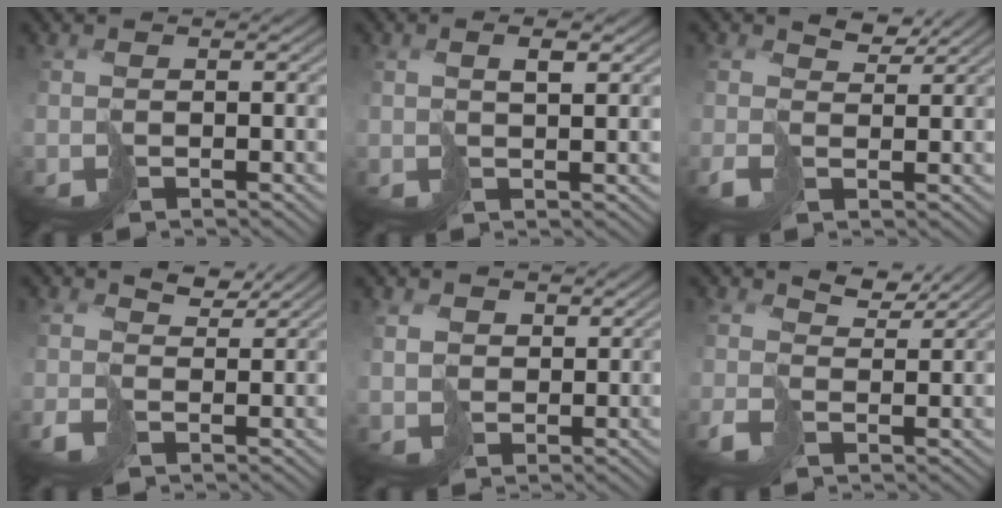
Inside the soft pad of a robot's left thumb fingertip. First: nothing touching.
{"total": 2.3, "force": [1.3, 0.4, 1.8], "torque": [-0.031, 0.006, 0.027]}
{"total": 3.4, "force": [1.1, 2.0, 2.5], "torque": [-0.065, -0.002, 0.016]}
{"total": 3.2, "force": [1.1, 2.0, 2.3], "torque": [-0.060, -0.003, 0.017]}
{"total": 3.2, "force": [2.2, 2.3, 0.2], "torque": [-0.019, 0.000, 0.046]}
{"total": 3.7, "force": [1.6, 2.1, 2.7], "torque": [-0.068, -0.004, 0.026]}